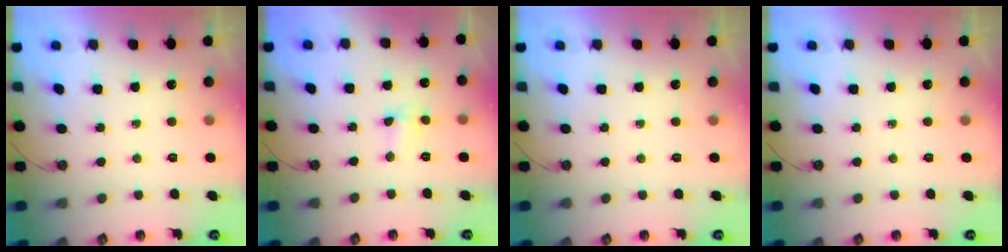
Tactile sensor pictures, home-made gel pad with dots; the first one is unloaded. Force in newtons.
{"total": 1.7, "press": 1.5, "slide": 0.7}
{"total": 0.0}
{"total": 0.0}